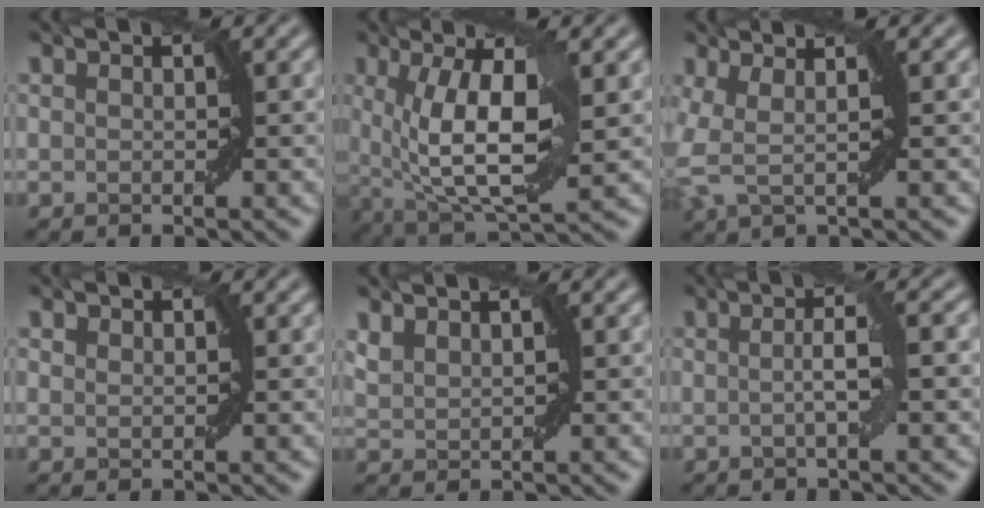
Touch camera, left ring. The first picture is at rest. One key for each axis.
{"total": 9.3, "fx": 1.2, "fy": 3.3, "fz": 8.6, "tx": -0.147, "ty": -0.006, "tz": 0.021}
{"total": 2.7, "fx": 0.4, "fy": 0.5, "fz": 2.6, "tx": -0.067, "ty": 0.004, "tz": 0.004}
{"total": 0.5, "fx": 0.4, "fy": 0.2, "fz": 0.1, "tx": -0.001, "ty": 0.000, "tz": 0.009}
{"total": 1.5, "fx": 1.4, "fy": 0.3, "fz": 0.5, "tx": -0.015, "ty": 0.004, "tz": 0.033}
{"total": 3.0, "fx": -0.1, "fy": 0.4, "fz": 3.0, "tx": -0.045, "ty": 0.004, "tz": -0.003}